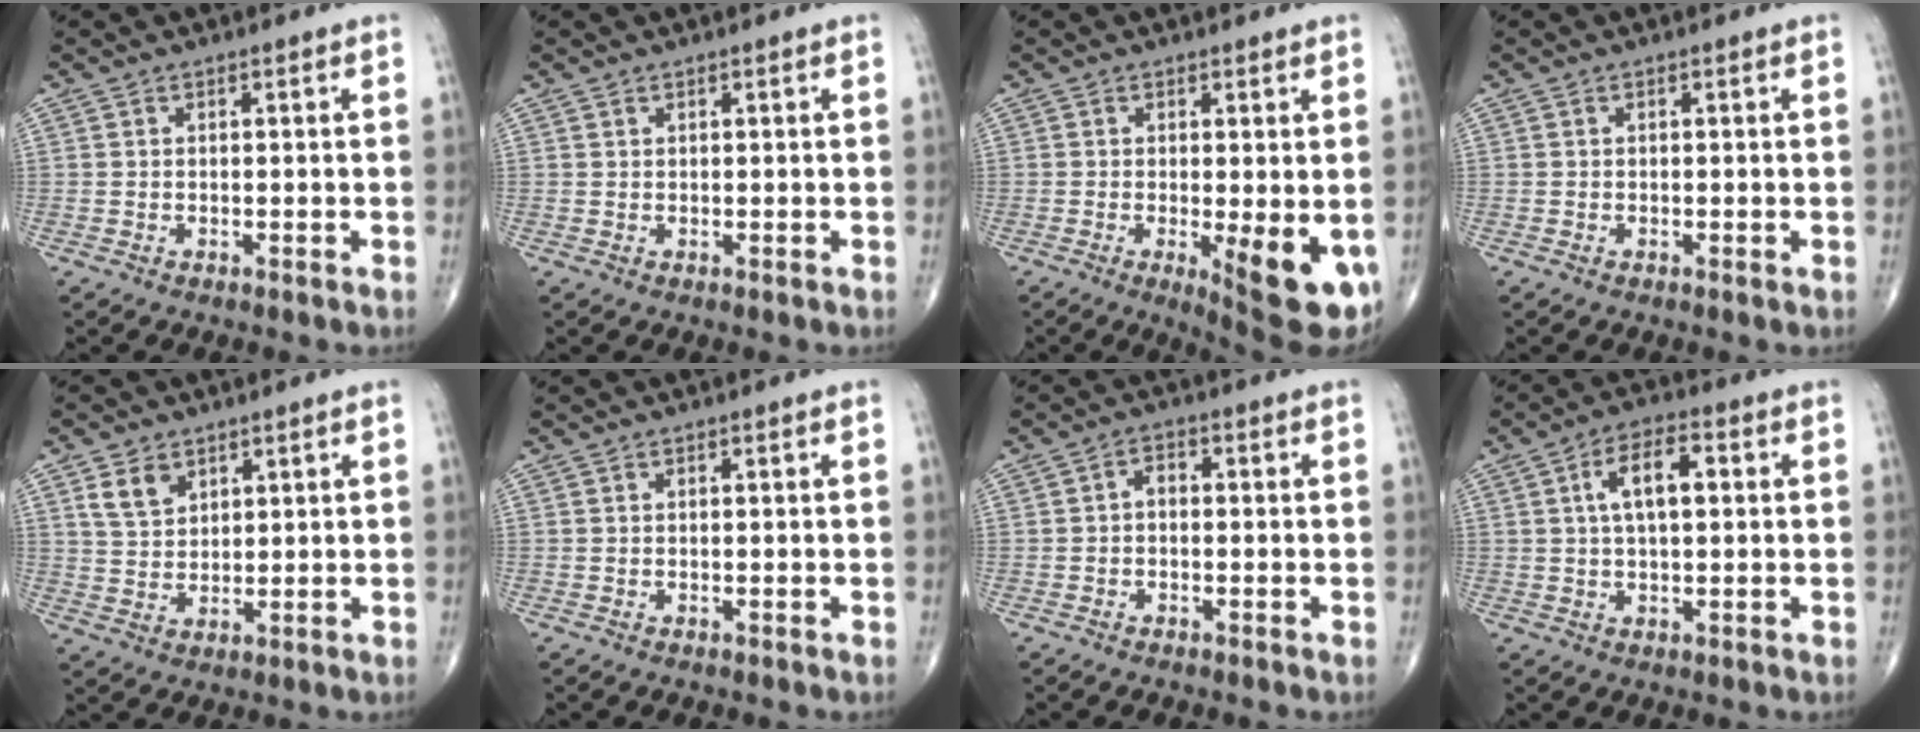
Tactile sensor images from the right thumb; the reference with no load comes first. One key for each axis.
{"total": 0.0}
{"total": 10.9, "fx": -2.7, "fy": 3.0, "fz": 10.1, "tx": -0.129, "ty": -0.023, "tz": -0.029}
{"total": 0.0}
{"total": 5.4, "fx": 2.9, "fy": 3.6, "fz": 2.7, "tx": -0.035, "ty": -0.017, "tz": 0.060}
{"total": 0.0}
{"total": 2.4, "fx": -0.2, "fy": 1.6, "fz": 1.8, "tx": -0.020, "ty": 0.013, "tz": -0.010}
{"total": 8.3, "fx": 1.7, "fy": 3.8, "fz": 7.1, "tx": -0.119, "ty": 0.014, "tz": 0.024}